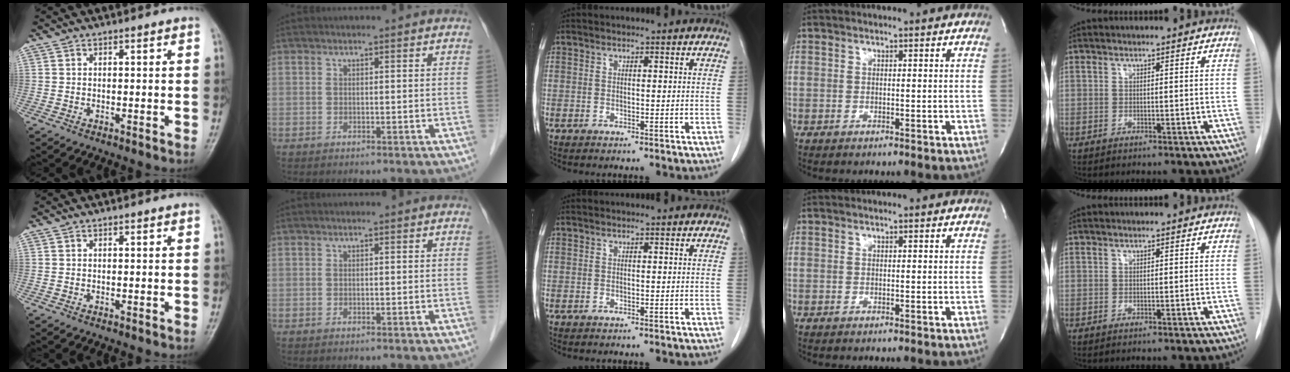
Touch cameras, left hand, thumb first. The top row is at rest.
{}